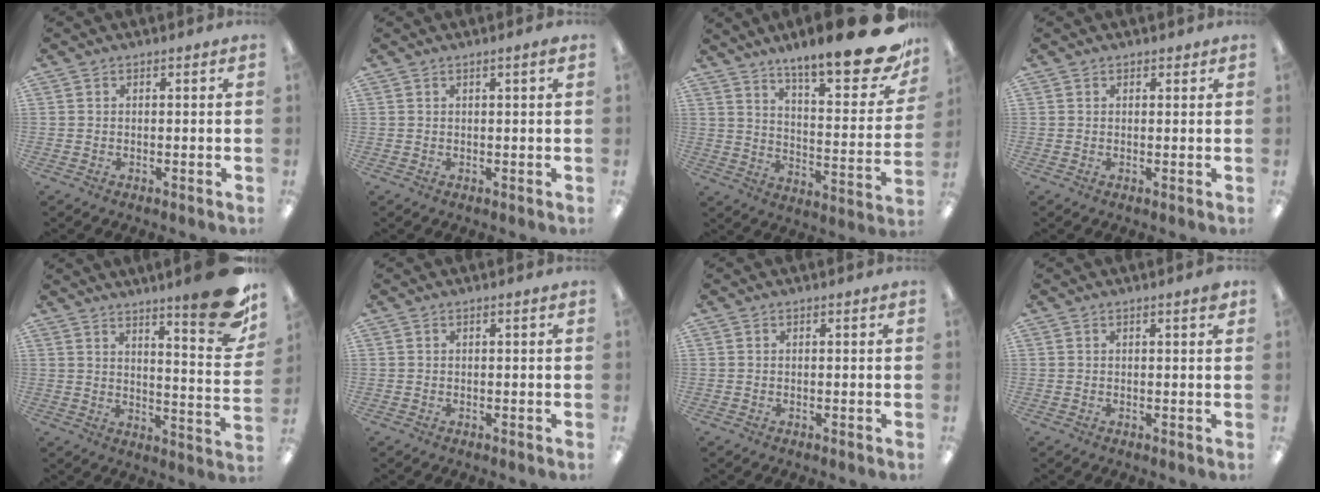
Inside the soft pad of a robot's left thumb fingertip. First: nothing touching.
{"total": 1.2, "force": [0.7, 0.1, 1.0], "torque": [-0.020, 0.001, 0.011]}
{"total": 18.1, "force": [14.0, 3.5, 11.0], "torque": [-0.166, -0.103, 0.229]}
{"total": 1.0, "force": [0.7, 0.7, 0.1], "torque": [-0.002, 0.003, 0.014]}
{"total": 15.1, "force": [10.3, 2.8, 10.7], "torque": [-0.144, -0.077, 0.167]}
{"total": 0.0}
{"total": 0.0}
{"total": 1.3, "force": [0.9, 0.2, 1.0], "torque": [-0.013, 0.000, 0.012]}